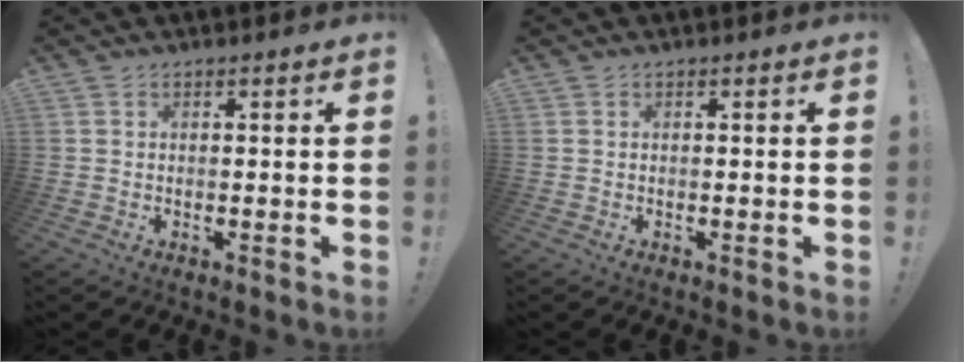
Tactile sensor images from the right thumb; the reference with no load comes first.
{"total": 0.0}